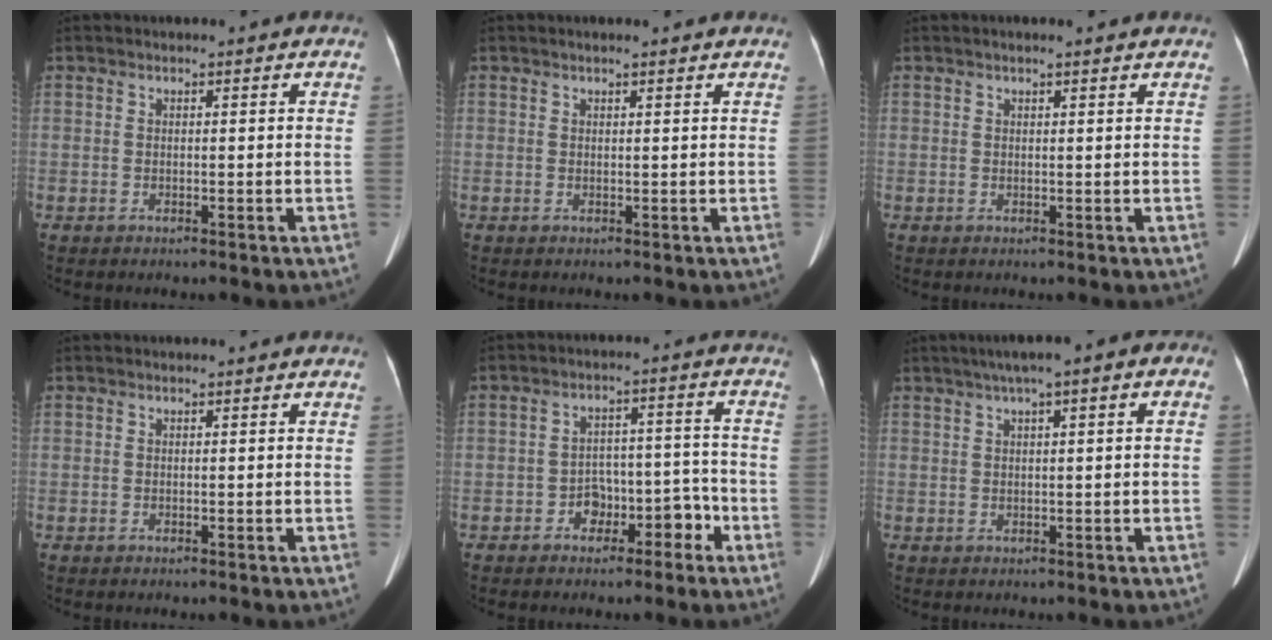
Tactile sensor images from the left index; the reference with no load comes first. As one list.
[{"total": 1.6, "force": [1.4, 0.3, 0.7], "torque": [-0.012, 0.021, 0.020]}, {"total": 1.9, "force": [1.5, 0.2, 1.0], "torque": [-0.015, 0.020, 0.021]}, {"total": 0.0}, {"total": 5.6, "force": [-3.3, 3.5, 2.8], "torque": [-0.032, 0.040, -0.048]}, {"total": 6.6, "force": [2.8, 1.4, 5.8], "torque": [-0.085, 0.037, 0.034]}]